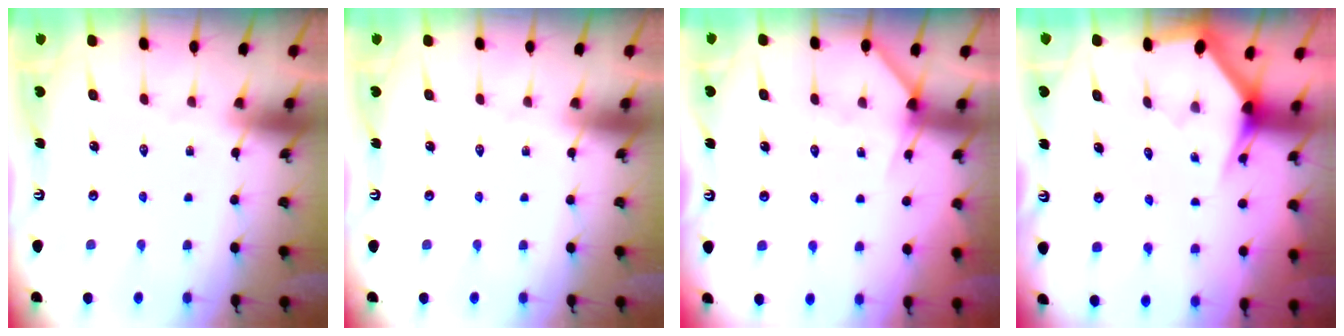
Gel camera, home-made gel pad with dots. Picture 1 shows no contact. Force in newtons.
{"total": 0.0}
{"total": 5.7, "press": 5.6, "slide": 0.4}
{"total": 3.0, "press": 3.0, "slide": 0.1}